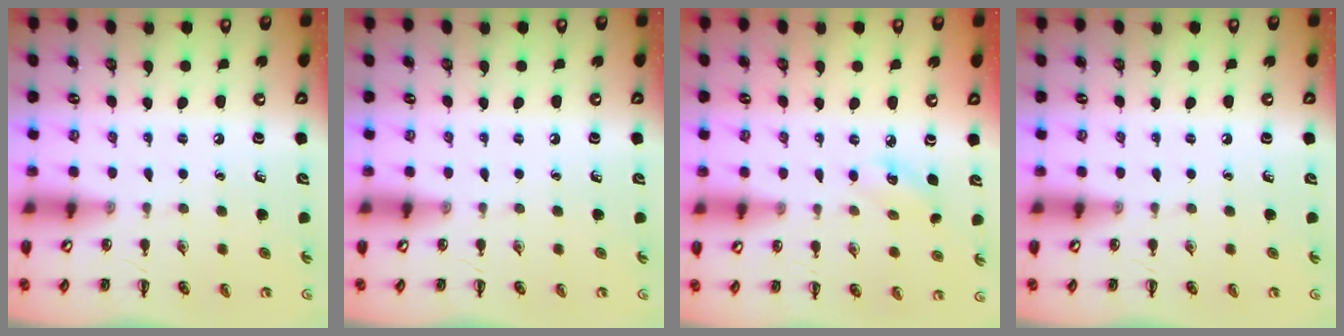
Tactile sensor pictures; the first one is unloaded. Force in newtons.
{"total": 0.0}
{"total": 3.7, "press": 3.6, "slide": 0.7}
{"total": 0.0}